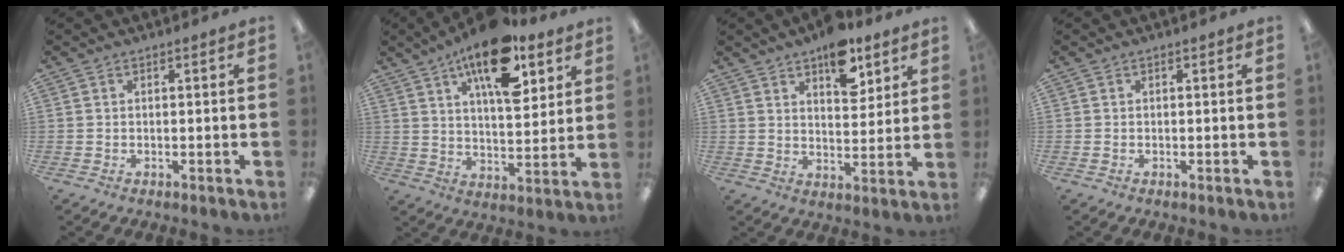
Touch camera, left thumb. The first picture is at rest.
{"total": 17.2, "force": [10.4, 7.3, 11.7], "torque": [-0.172, -0.046, 0.168]}
{"total": 11.0, "force": [7.4, 5.2, 6.2], "torque": [-0.068, -0.039, 0.122]}
{"total": 0.0}